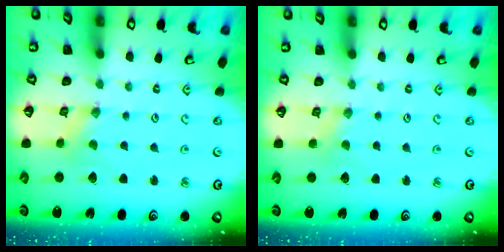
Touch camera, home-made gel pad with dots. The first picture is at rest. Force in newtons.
{"total": 1.8, "press": 1.7, "slide": 0.4}